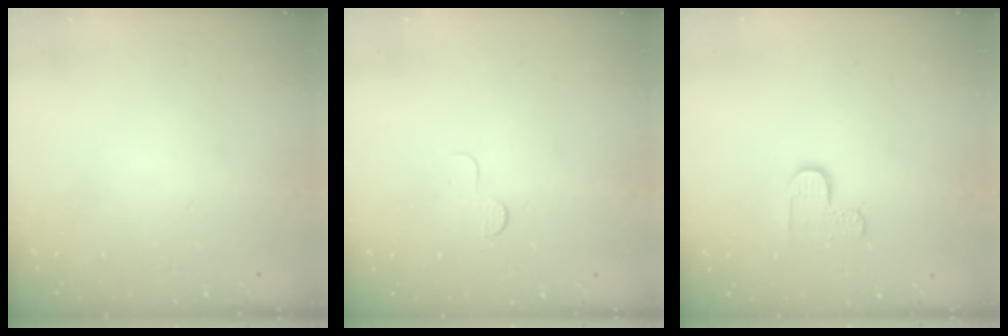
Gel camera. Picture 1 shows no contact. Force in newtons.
{"total": 3.8, "press": 3.7, "slide": 0.3}
{"total": 5.7, "press": 5.7, "slide": 0.4}